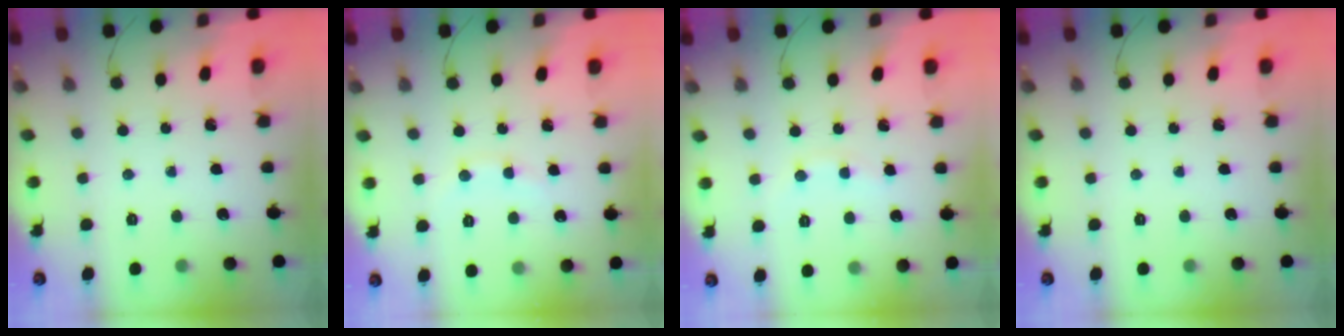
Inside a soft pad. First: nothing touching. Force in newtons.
{"total": 6.2, "press": 6.0, "slide": 1.4}
{"total": 4.8, "press": 4.7, "slide": 1.3}
{"total": 0.0}